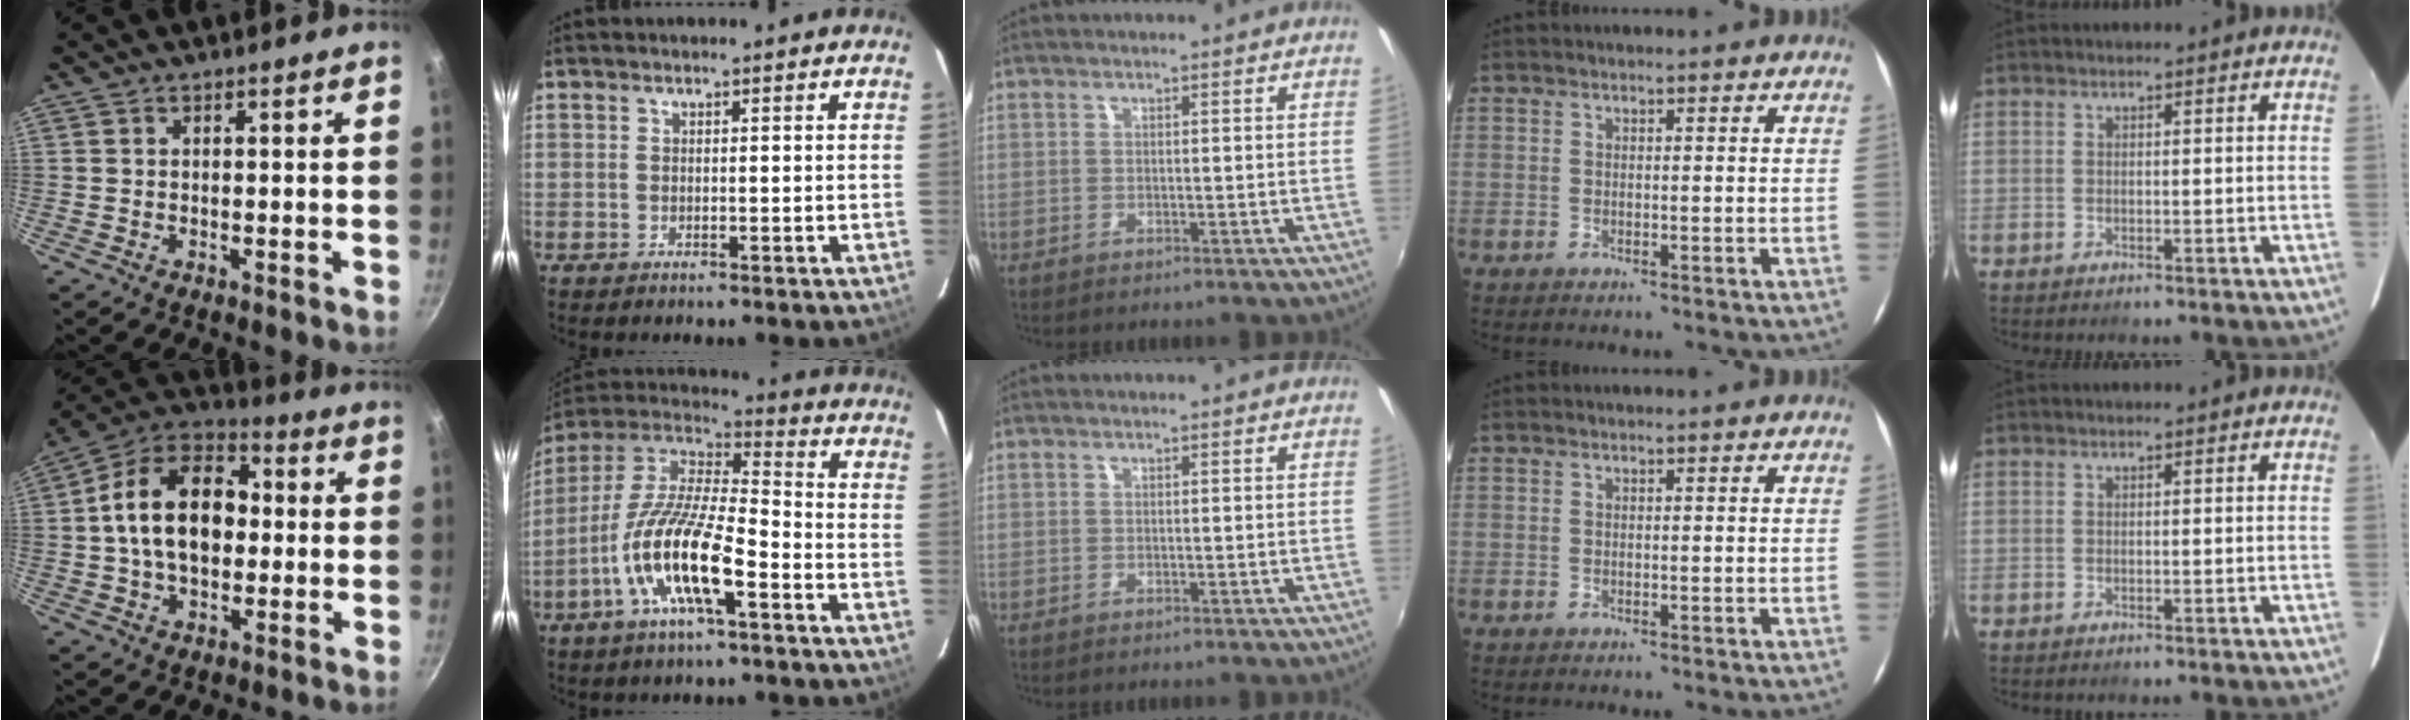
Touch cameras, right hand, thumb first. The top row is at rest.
{"thumb": {"total": 18.1, "force": [0.7, 12.1, 13.5], "torque": [-0.197, 0.034, -0.007]}, "index": {"total": 16.8, "force": [-7.2, 4.0, 14.7], "torque": [-0.291, -0.016, -0.146]}}